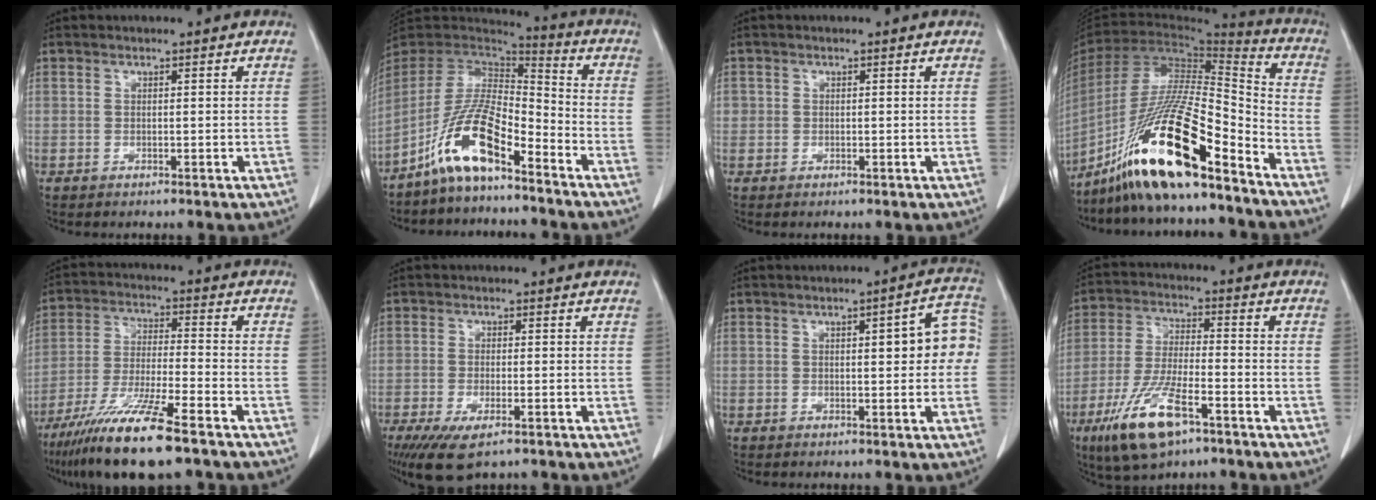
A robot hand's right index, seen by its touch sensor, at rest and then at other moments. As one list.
[{"total": 11.9, "force": [-7.4, 2.9, 8.8], "torque": [-0.186, 0.010, -0.140]}, {"total": 1.1, "force": [0.1, 1.0, 0.1], "torque": [0.008, 0.003, -0.001]}, {"total": 23.4, "force": [-14.9, 1.4, 18.0], "torque": [-0.354, -0.024, -0.269]}, {"total": 14.2, "force": [-9.6, 0.9, 10.4], "torque": [-0.212, -0.042, -0.176]}, {"total": 6.5, "force": [-4.0, 1.9, 4.8], "torque": [-0.085, -0.015, -0.062]}, {"total": 7.1, "force": [0.6, 2.0, 6.8], "torque": [-0.079, 0.027, 0.005]}, {"total": 12.2, "force": [-6.7, 3.2, 9.6], "torque": [-0.204, -0.018, -0.117]}]